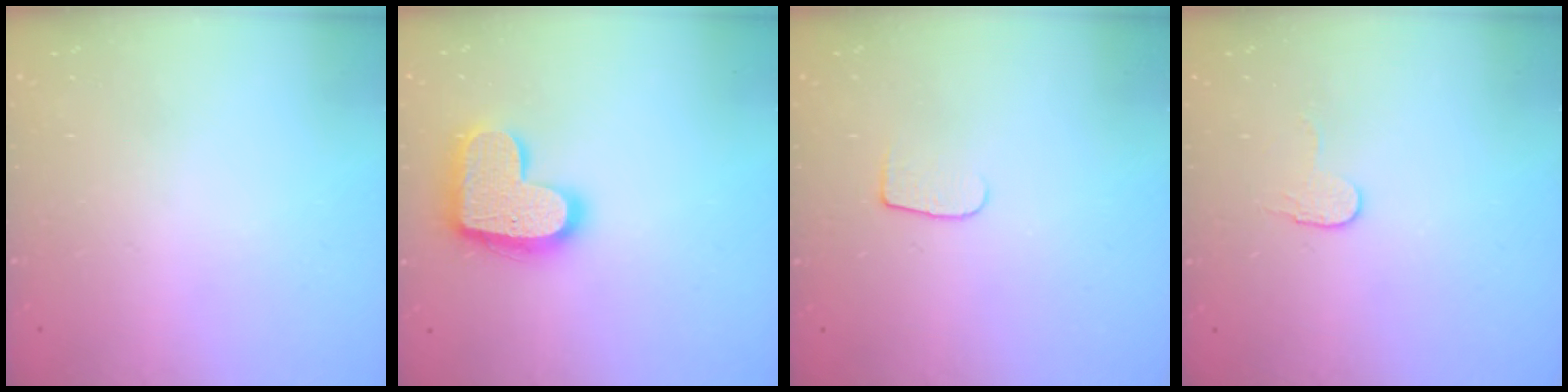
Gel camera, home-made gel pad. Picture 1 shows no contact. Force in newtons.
{"total": 17.4, "press": 17.4, "slide": 0.9}
{"total": 5.8, "press": 5.8, "slide": 0.7}
{"total": 3.8, "press": 3.8, "slide": 0.3}